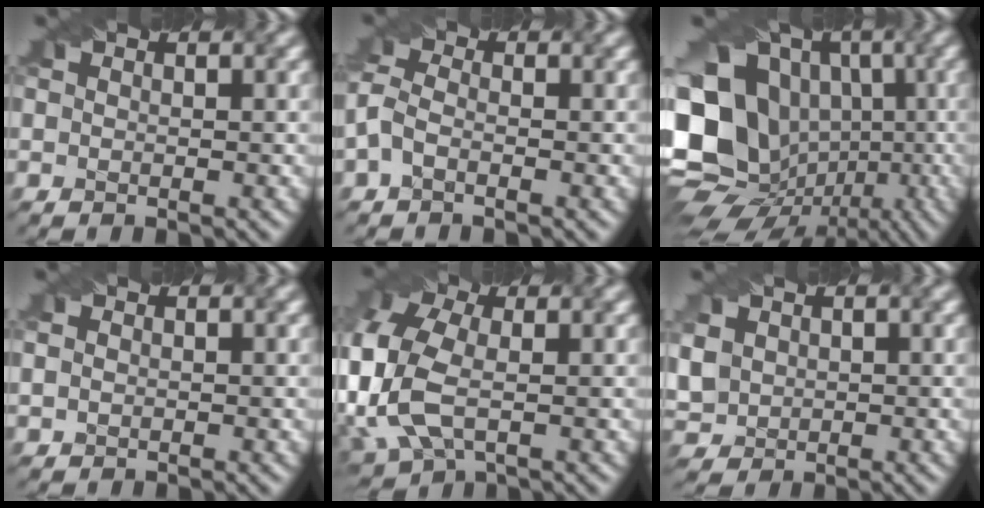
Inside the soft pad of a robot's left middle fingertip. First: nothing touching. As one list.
[{"total": 2.6, "force": [-0.8, 1.5, 1.9], "torque": [-0.049, 0.013, -0.026]}, {"total": 19.3, "force": [-0.8, 16.3, 10.4], "torque": [-0.206, -0.006, -0.033]}, {"total": 1.0, "force": [0.2, 0.8, 0.6], "torque": [-0.011, 0.003, 0.004]}, {"total": 8.3, "force": [-1.2, 5.7, 5.9], "torque": [-0.167, -0.005, -0.024]}, {"total": 3.7, "force": [1.1, 3.2, 1.5], "torque": [-0.075, 0.009, 0.034]}]